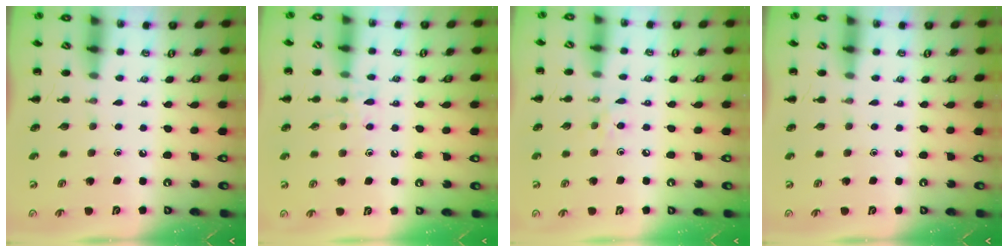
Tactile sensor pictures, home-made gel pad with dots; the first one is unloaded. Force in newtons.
{"total": 7.7, "press": 7.5, "slide": 1.4}
{"total": 3.8, "press": 3.6, "slide": 1.4}
{"total": 0.0}